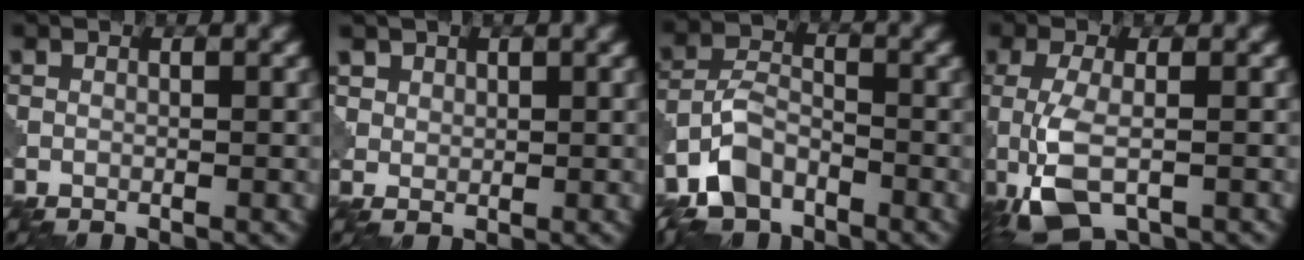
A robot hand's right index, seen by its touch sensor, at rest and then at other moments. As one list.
[{"total": 2.5, "force": [1.5, 1.9, 0.7], "torque": [-0.023, -0.011, 0.043]}, {"total": 5.8, "force": [-4.1, 2.9, 2.9], "torque": [-0.055, 0.001, -0.088]}, {"total": 5.9, "force": [-1.9, 2.3, 5.1], "torque": [-0.119, -0.007, -0.039]}]